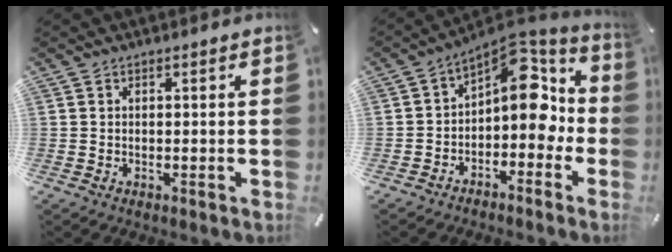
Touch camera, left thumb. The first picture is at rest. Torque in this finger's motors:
{"motor_torque": [0.28, 0.87, 1.25, 0.51, 0.13]}